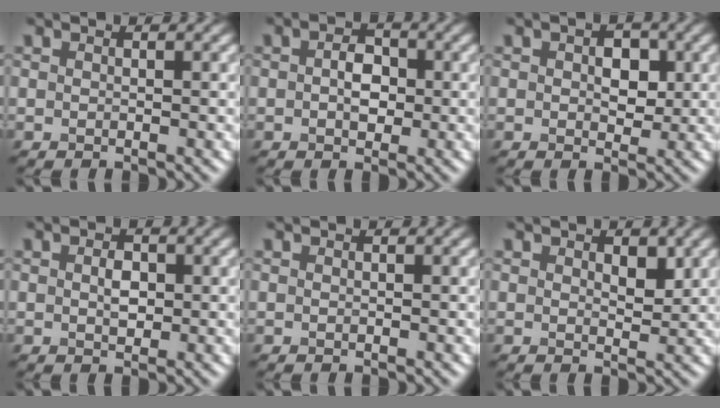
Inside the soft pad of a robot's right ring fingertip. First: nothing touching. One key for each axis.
{"total": 2.8, "fx": 0.1, "fy": 1.9, "fz": 2.1, "tx": -0.036, "ty": 0.003, "tz": -0.003}
{"total": 3.1, "fx": 0.5, "fy": 2.0, "fz": 2.3, "tx": -0.031, "ty": -0.001, "tz": 0.005}
{"total": 1.9, "fx": 0.1, "fy": 1.2, "fz": 1.5, "tx": -0.029, "ty": 0.000, "tz": 0.003}
{"total": 0.0}
{"total": 1.8, "fx": 0.8, "fy": 1.0, "fz": 1.3, "tx": -0.017, "ty": -0.006, "tz": 0.014}